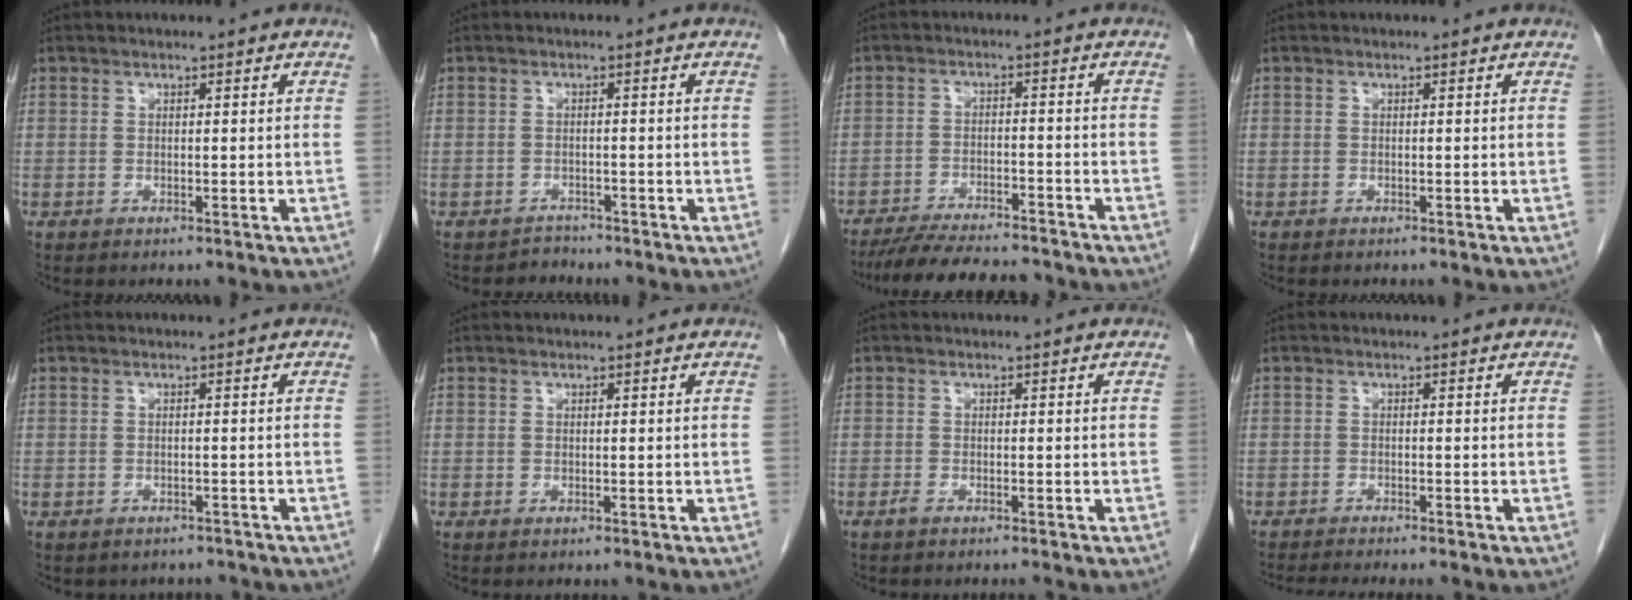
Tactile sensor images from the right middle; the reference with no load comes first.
{"total": 1.7, "force": [-1.4, 0.6, -0.8], "torque": [0.013, -0.001, -0.025]}
{"total": 13.0, "force": [-11.7, 1.9, 5.3], "torque": [-0.085, -0.009, -0.170]}
{"total": 0.0}
{"total": 3.2, "force": [-2.9, 1.5, 0.1], "torque": [-0.004, 0.003, -0.035]}
{"total": 0.0}
{"total": 1.2, "force": [-1.1, 0.0, 0.6], "torque": [-0.014, -0.002, -0.018]}
{"total": 5.5, "force": [-4.9, -0.1, 2.5], "torque": [-0.032, -0.014, -0.075]}